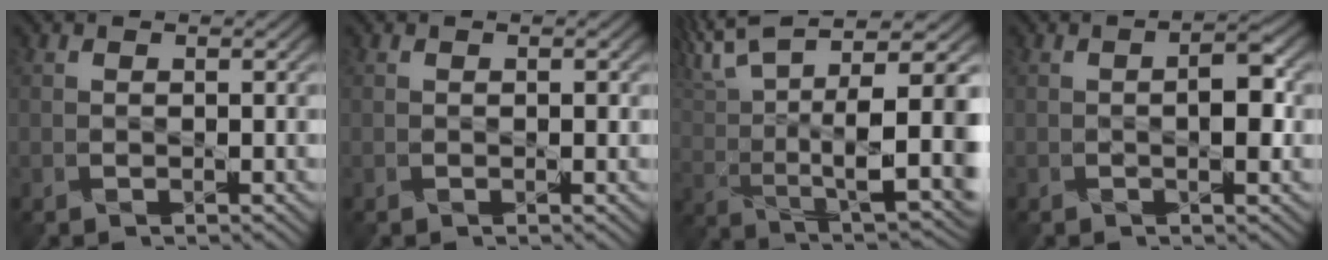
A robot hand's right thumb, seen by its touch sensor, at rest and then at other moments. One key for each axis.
{"total": 0.0}
{"total": 14.0, "fx": 4.5, "fy": 5.2, "fz": 12.2, "tx": -0.244, "ty": 0.032, "tz": 0.085}
{"total": 3.7, "fx": -0.4, "fy": 1.3, "fz": 3.4, "tx": -0.042, "ty": 0.009, "tz": -0.008}